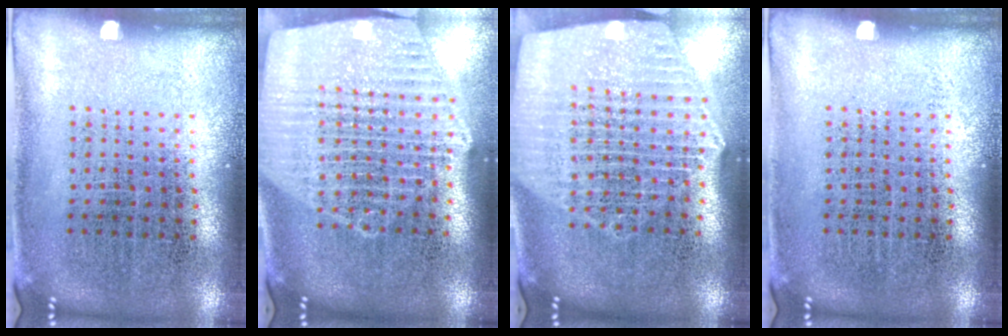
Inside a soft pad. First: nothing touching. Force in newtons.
{"total": 2.4, "press": 2.2, "slide": 1.1}
{"total": 2.8, "press": 2.3, "slide": 1.5}
{"total": 0.0}